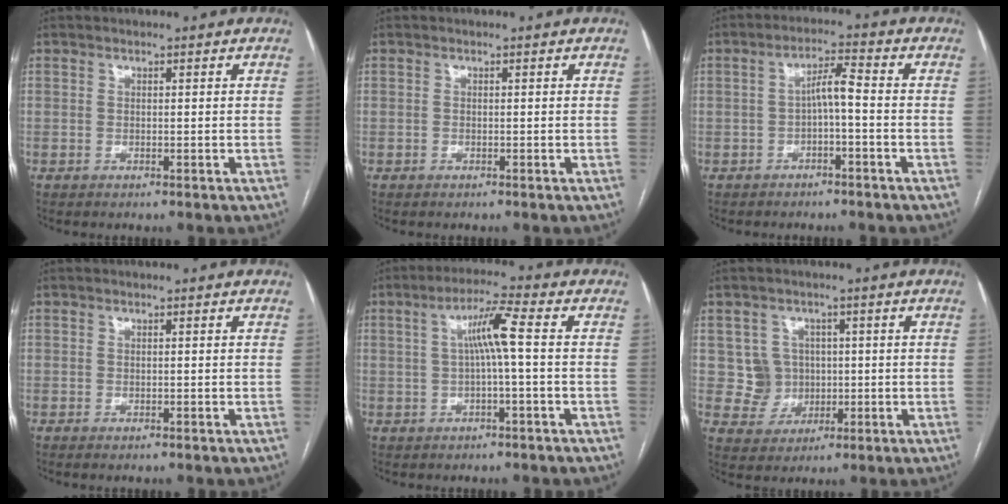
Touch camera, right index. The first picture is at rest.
{"total": 0.0}
{"total": 4.1, "force": [-1.0, 0.5, 3.9], "torque": [-0.068, 0.019, -0.015]}
{"total": 0.5, "force": [-0.4, 0.1, 0.3], "torque": [-0.009, -0.002, -0.006]}
{"total": 5.9, "force": [0.4, -0.2, 5.9], "torque": [-0.105, 0.017, 0.009]}
{"total": 5.1, "force": [0.5, 5.1, 0.4], "torque": [-0.001, 0.018, 0.017]}